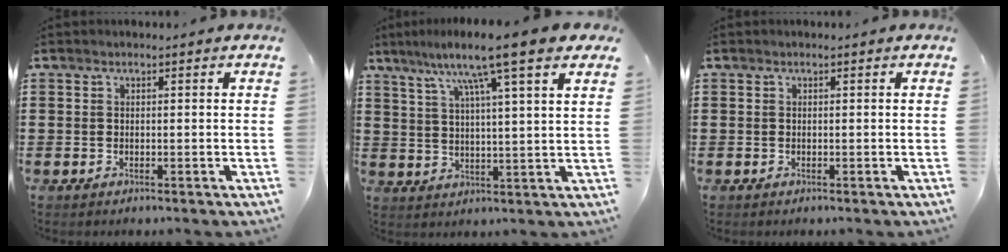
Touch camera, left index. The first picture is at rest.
{"total": 10.0, "force": [7.1, 0.1, 7.0], "torque": [-0.142, -0.028, 0.111]}
{"total": 0.0}